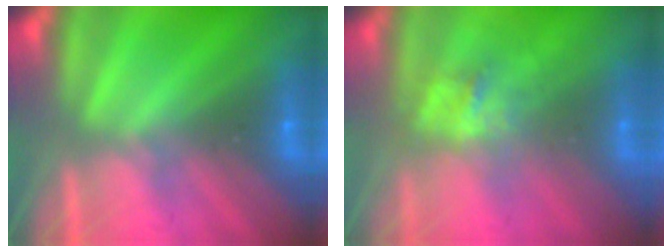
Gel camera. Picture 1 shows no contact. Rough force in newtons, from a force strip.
{"total": 2.9}